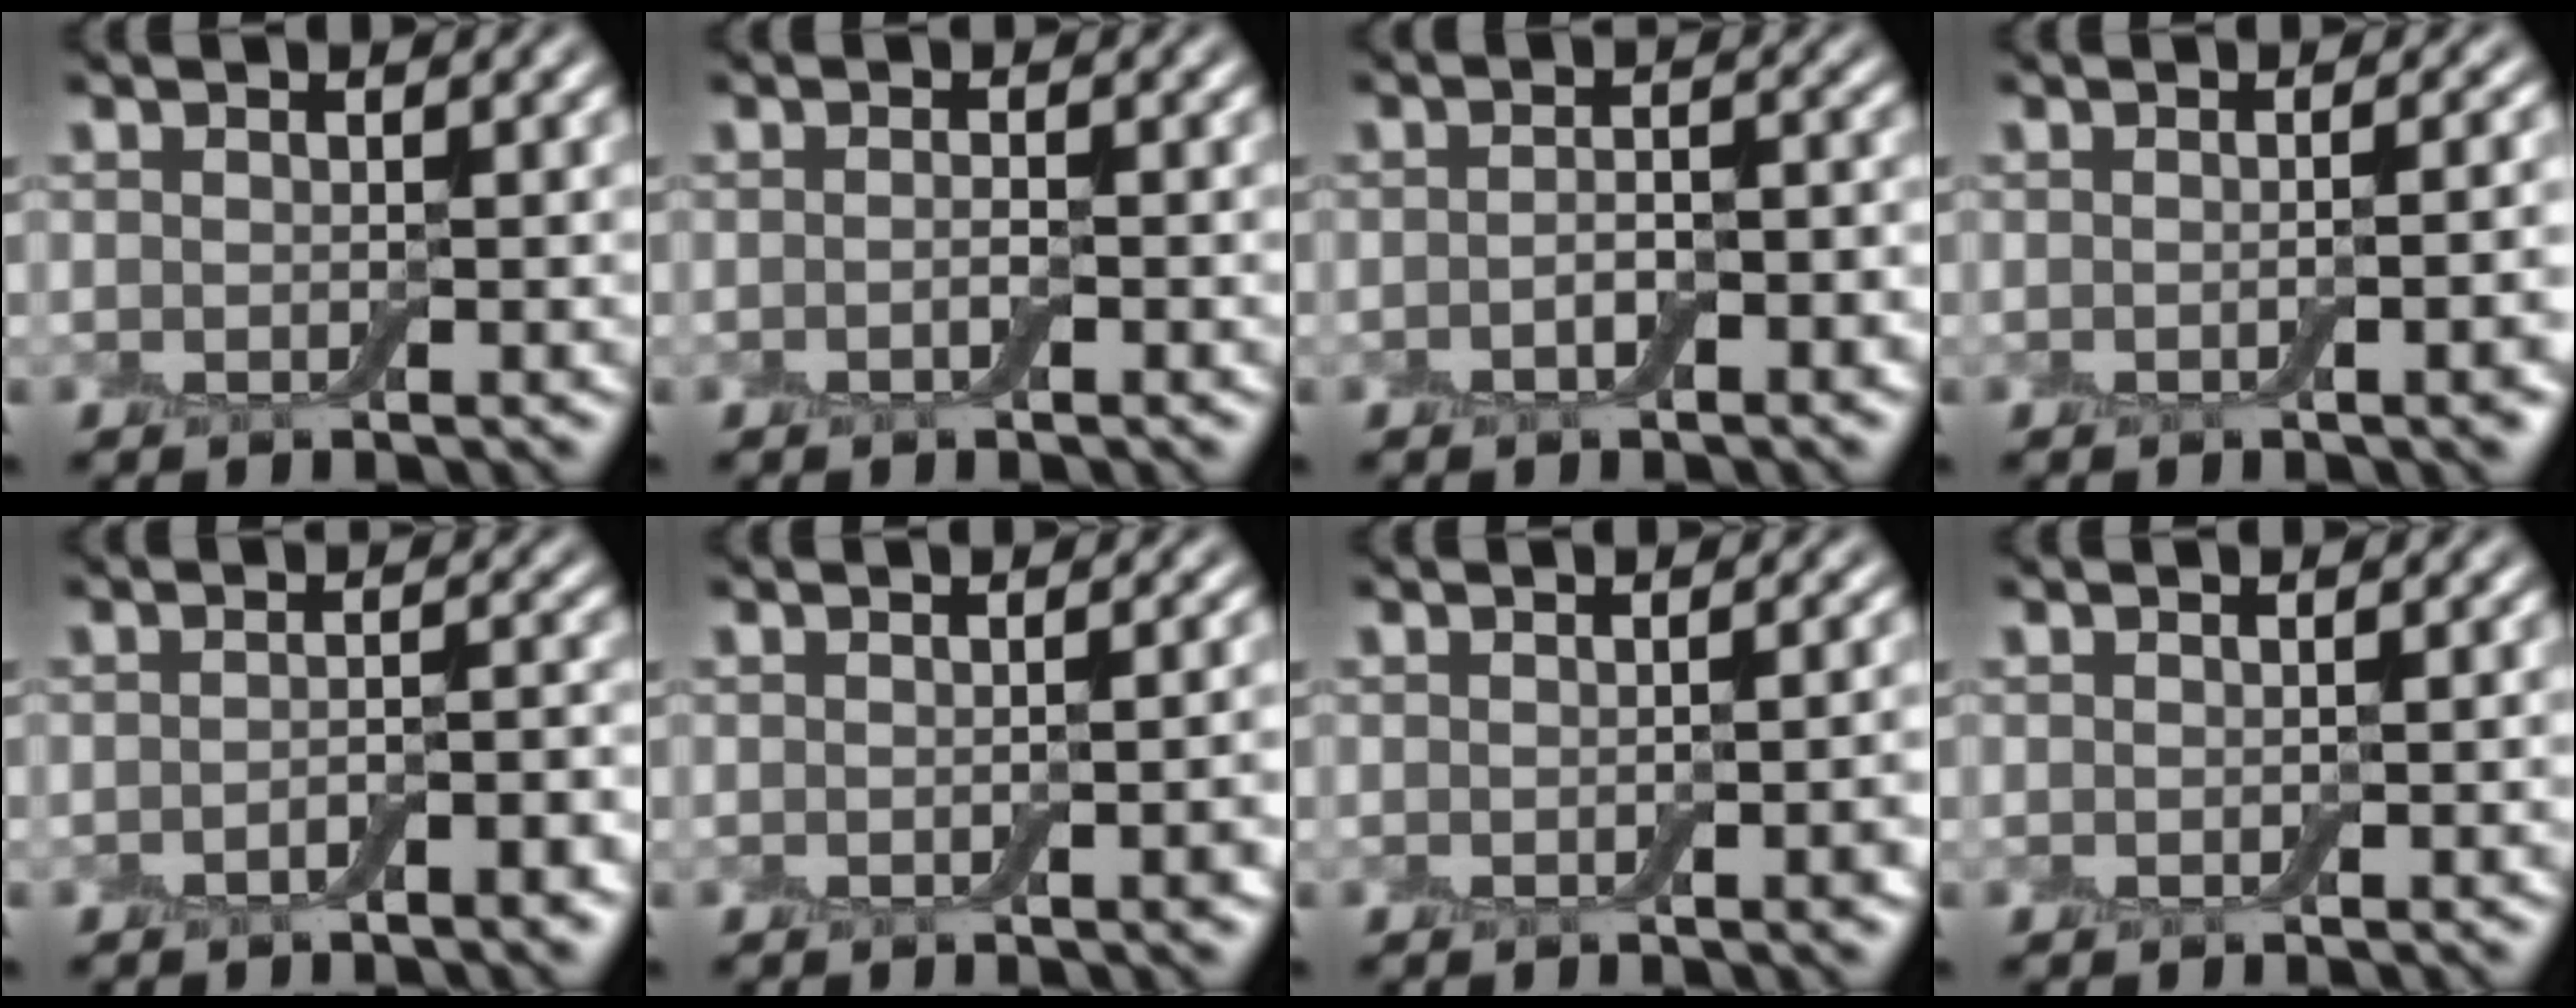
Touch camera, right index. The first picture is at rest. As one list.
[{"total": 0.8, "force": [-0.3, 0.2, 0.7], "torque": [-0.015, -0.001, -0.007]}, {"total": 2.8, "force": [-1.0, 1.2, 2.3], "torque": [-0.042, -0.001, -0.017]}, {"total": 4.6, "force": [-0.8, 1.9, 4.1], "torque": [-0.021, 0.009, -0.011]}, {"total": 2.8, "force": [-1.4, 0.9, 2.3], "torque": [-0.039, 0.002, -0.024]}, {"total": 2.7, "force": [-0.4, 0.7, 2.5], "torque": [-0.023, 0.003, -0.003]}, {"total": 2.5, "force": [-0.4, 0.6, 2.4], "torque": [-0.023, 0.002, -0.004]}, {"total": 0.0}]